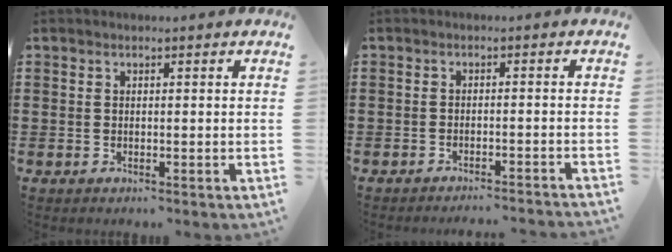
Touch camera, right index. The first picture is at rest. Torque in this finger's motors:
{"motor_torque": [-0.04, 0.20, 0.05, 0.02]}